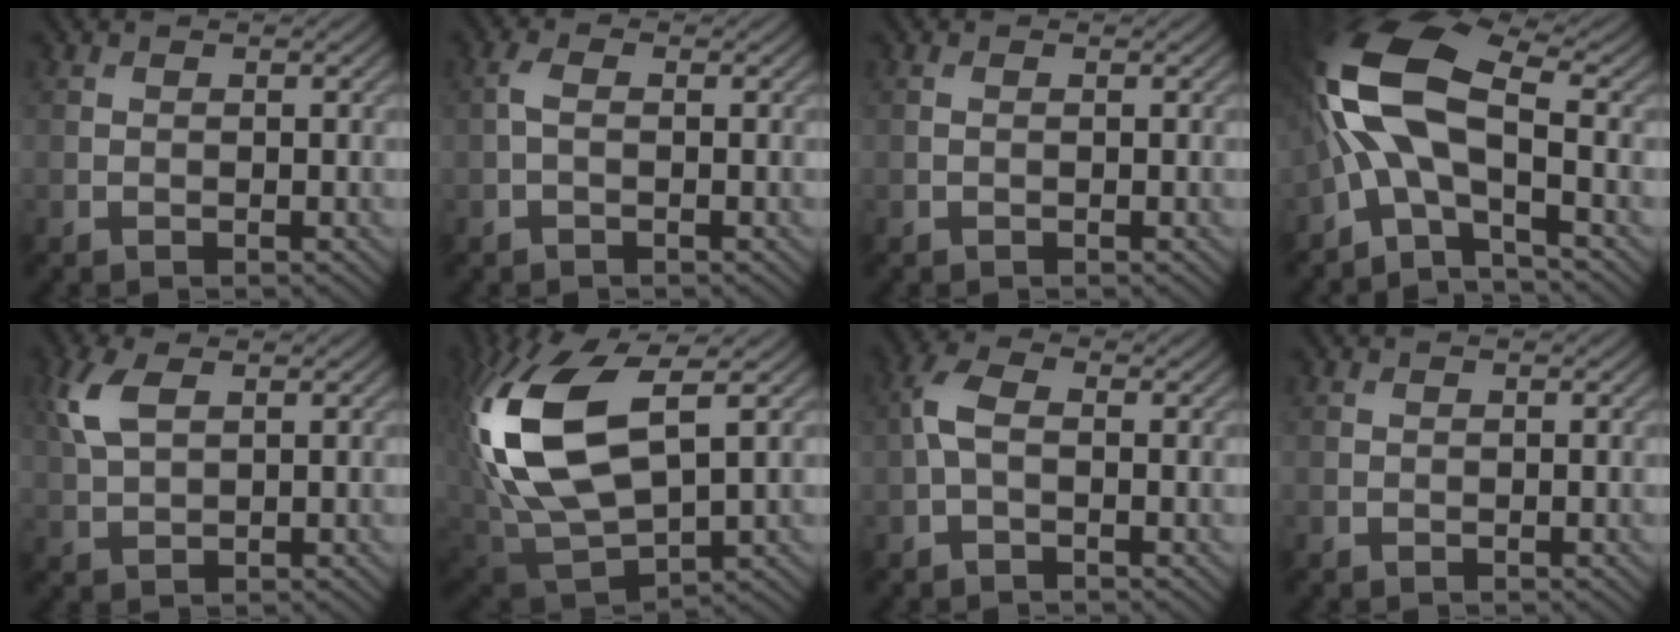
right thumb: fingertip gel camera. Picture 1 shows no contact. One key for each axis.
{"total": 1.5, "fx": -0.2, "fy": 0.7, "fz": 1.3, "tx": -0.036, "ty": 0.005, "tz": -0.007}
{"total": 0.0}
{"total": 12.7, "fx": -1.0, "fy": 5.3, "fz": 11.6, "tx": -0.261, "ty": 0.016, "tz": -0.041}
{"total": 5.0, "fx": 2.1, "fy": 2.5, "fz": 3.9, "tx": -0.109, "ty": 0.009, "tz": 0.043}
{"total": 15.6, "fx": 3.5, "fy": 8.4, "fz": 12.6, "tx": -0.317, "ty": 0.003, "tz": 0.076}
{"total": 3.4, "fx": -0.1, "fy": 1.7, "fz": 2.9, "tx": -0.073, "ty": 0.011, "tz": -0.010}
{"total": 0.0}